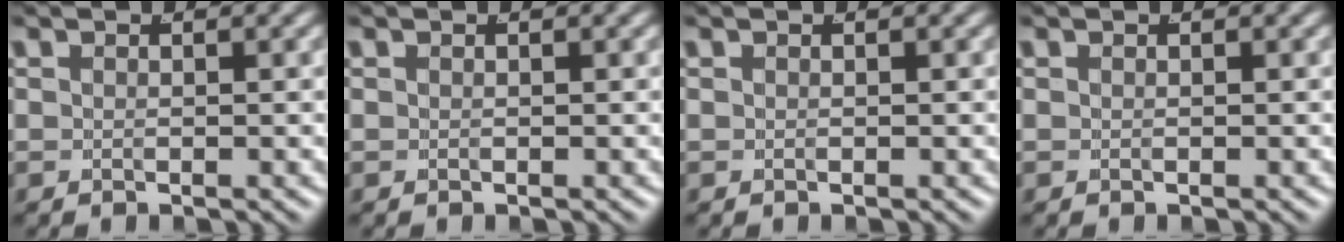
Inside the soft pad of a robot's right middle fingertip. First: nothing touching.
{"total": 0.0}
{"total": 0.0}
{"total": 0.0}